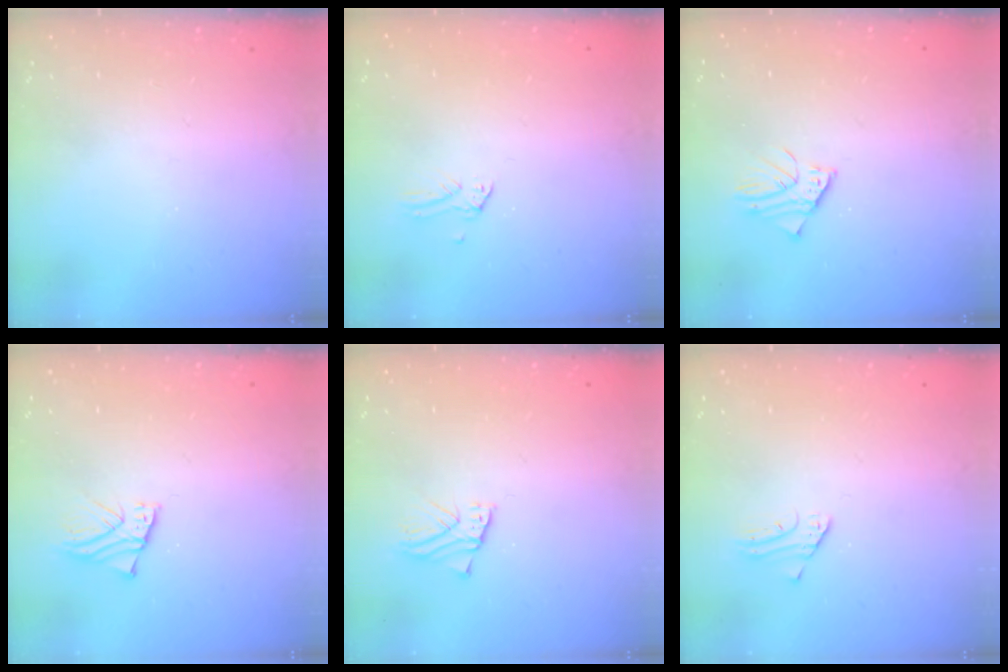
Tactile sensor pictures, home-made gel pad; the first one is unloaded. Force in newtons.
{"total": 0.0}
{"total": 1.6, "press": 1.6, "slide": 0.2}
{"total": 1.8, "press": 1.8, "slide": 0.1}
{"total": 2.2, "press": 2.2, "slide": 0.2}
{"total": 1.9, "press": 1.9, "slide": 0.2}